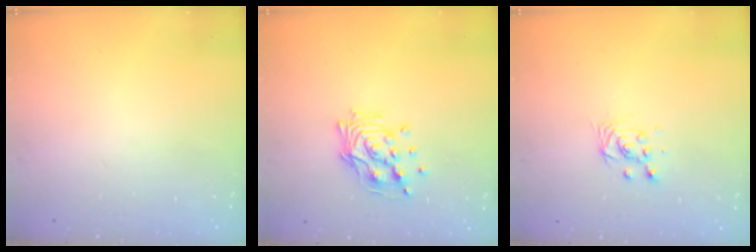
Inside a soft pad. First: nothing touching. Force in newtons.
{"total": 12.5, "press": 12.4, "slide": 1.5}
{"total": 3.4, "press": 3.4, "slide": 0.2}